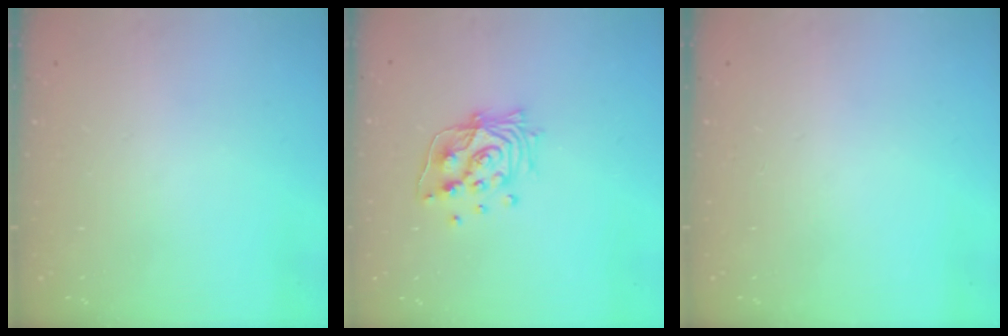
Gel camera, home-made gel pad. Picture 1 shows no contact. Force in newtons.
{"total": 13.7, "press": 13.4, "slide": 3.0}
{"total": 0.0}